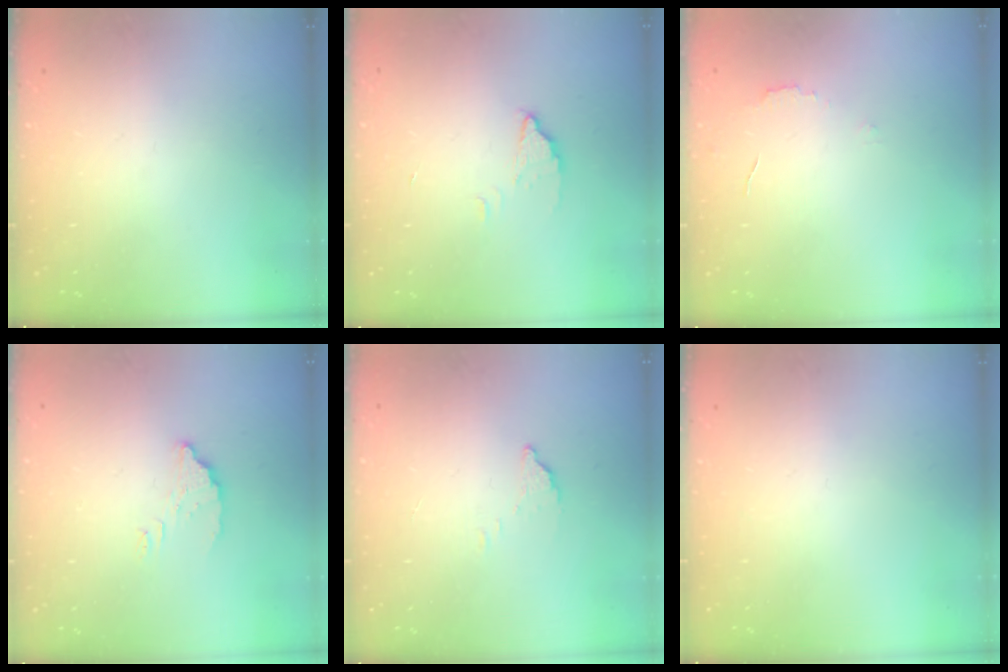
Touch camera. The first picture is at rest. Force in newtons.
{"total": 2.6, "press": 2.6, "slide": 0.2}
{"total": 2.9, "press": 2.9, "slide": 0.2}
{"total": 3.9, "press": 3.9, "slide": 0.3}
{"total": 3.3, "press": 3.3, "slide": 0.2}
{"total": 0.0}